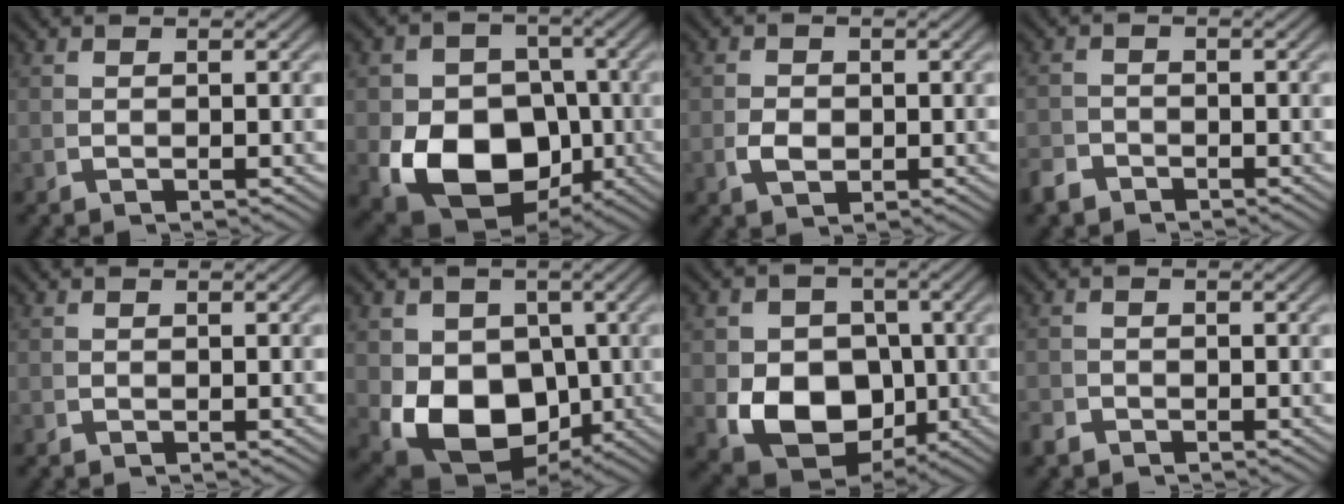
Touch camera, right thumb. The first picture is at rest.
{"total": 14.9, "force": [-2.7, 11.1, 9.5], "torque": [-0.192, -0.074, -0.011]}
{"total": 1.9, "force": [-0.3, 1.4, 1.3], "torque": [-0.022, -0.007, 0.004]}
{"total": 2.1, "force": [-1.9, 0.8, -0.1], "torque": [0.010, -0.009, -0.034]}
{"total": 0.0}
{"total": 13.5, "force": [-2.0, 10.0, 8.7], "torque": [-0.188, -0.079, 0.005]}
{"total": 12.4, "force": [-1.4, 9.6, 7.9], "torque": [-0.165, -0.059, 0.004]}
{"total": 1.2, "force": [-1.1, 0.4, -0.2], "torque": [0.008, -0.007, -0.021]}